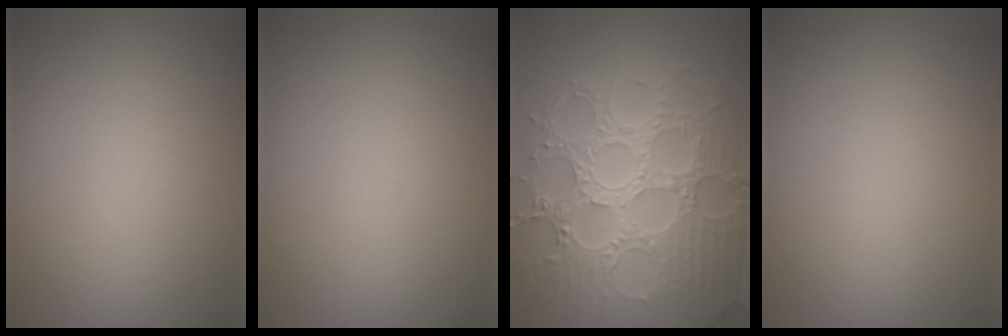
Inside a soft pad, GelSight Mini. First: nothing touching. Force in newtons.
{"total": 0.0}
{"total": 8.6, "press": 6.5, "slide": 5.7}
{"total": 0.0}